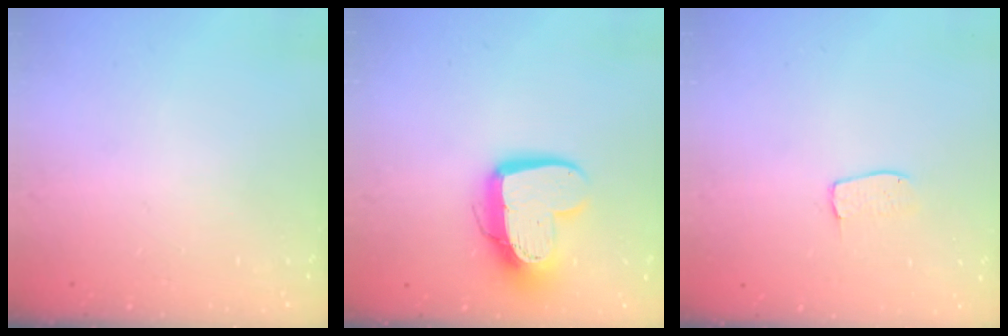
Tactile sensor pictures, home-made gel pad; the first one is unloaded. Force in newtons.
{"total": 13.5, "press": 13.5, "slide": 1.1}
{"total": 3.8, "press": 3.8, "slide": 0.2}